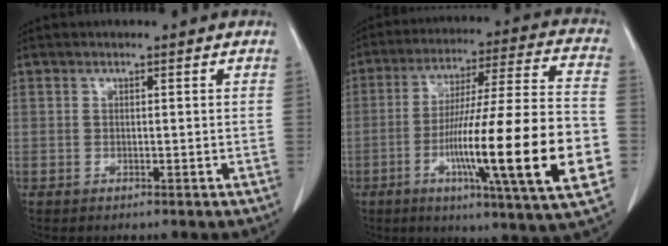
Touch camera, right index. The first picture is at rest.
{"total": 24.6, "force": [-6.4, 0.6, 23.8], "torque": [-0.354, -0.015, -0.105]}